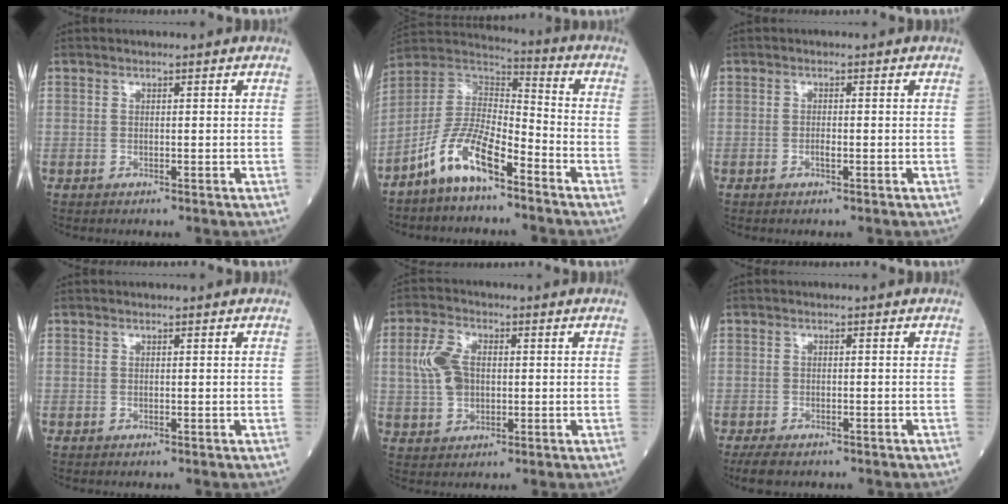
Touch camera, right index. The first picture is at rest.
{"total": 11.0, "force": [-7.0, 3.3, 7.7], "torque": [-0.168, 0.012, -0.137]}
{"total": 0.9, "force": [-0.3, 0.2, 0.8], "torque": [-0.019, 0.001, -0.005]}
{"total": 0.0}
{"total": 6.5, "force": [0.6, 4.1, 5.0], "torque": [-0.117, 0.015, 0.014]}
{"total": 3.9, "force": [-3.0, 1.7, 1.9], "torque": [-0.037, -0.008, -0.044]}